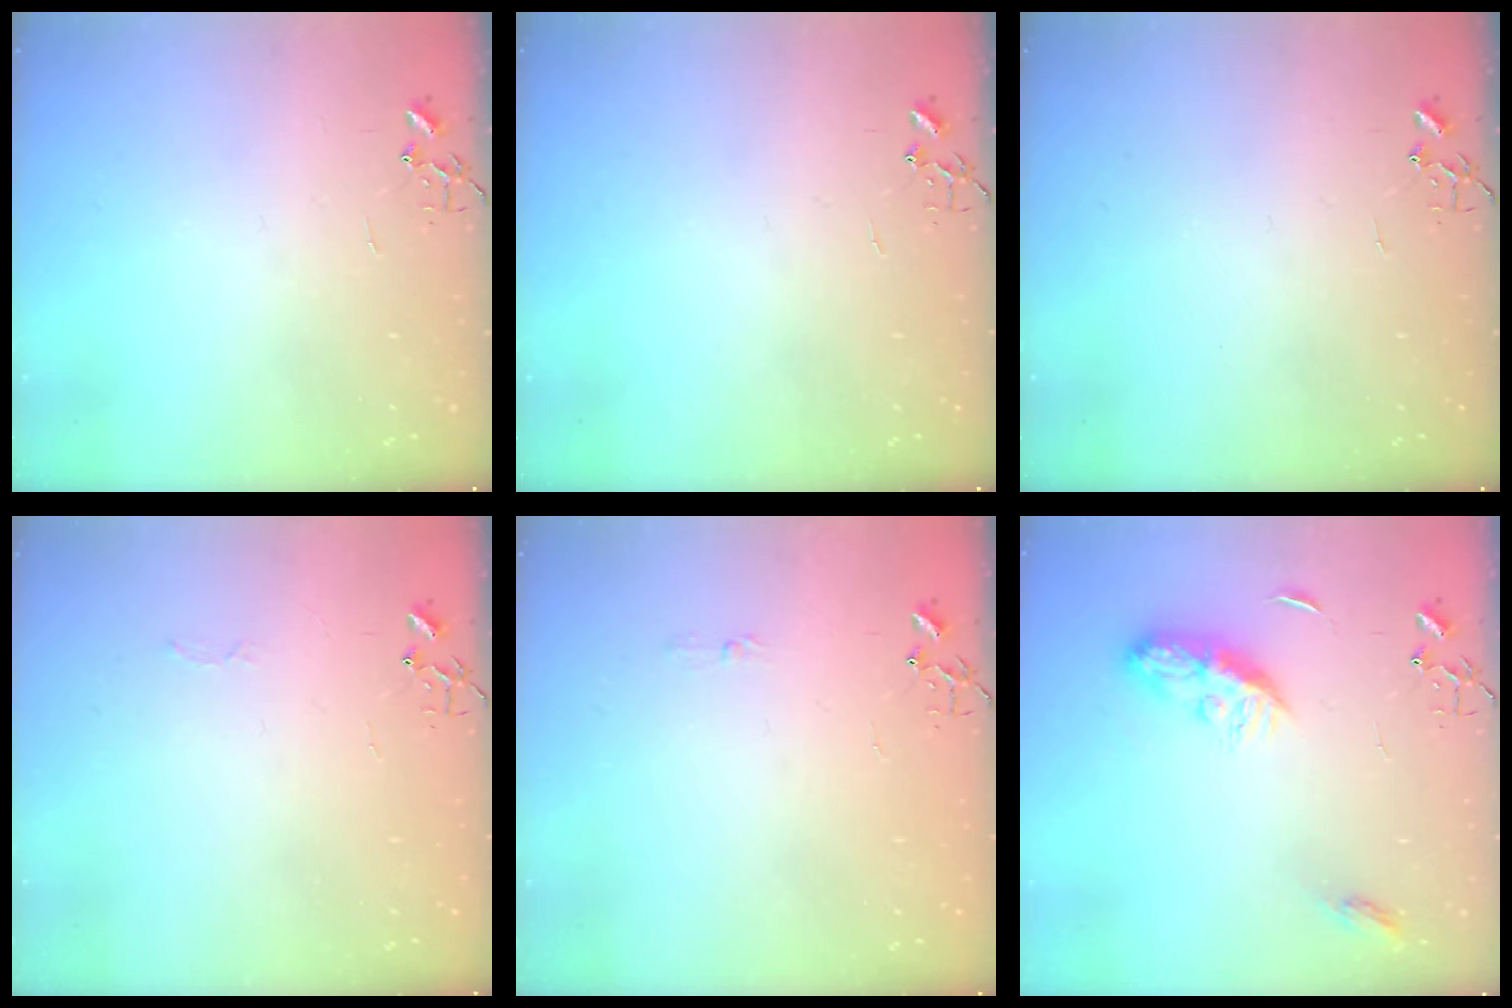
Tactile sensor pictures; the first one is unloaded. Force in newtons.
{"total": 0.0}
{"total": 0.0}
{"total": 2.5, "press": 2.5, "slide": 0.4}
{"total": 3.3, "press": 3.2, "slide": 0.4}
{"total": 9.7, "press": 9.7, "slide": 0.1}